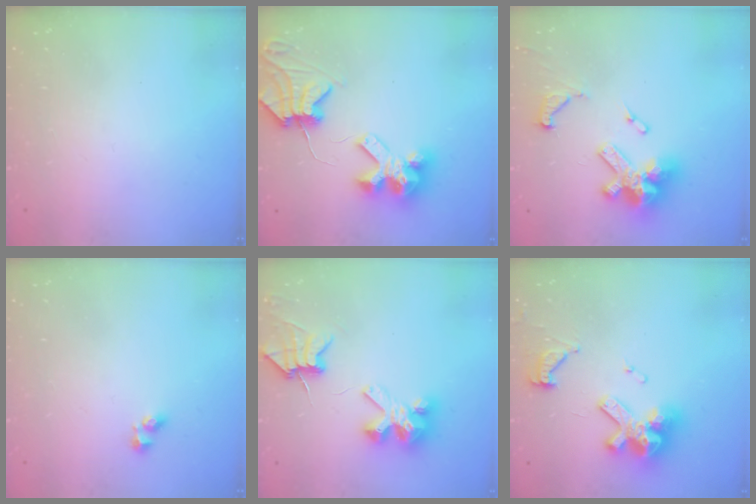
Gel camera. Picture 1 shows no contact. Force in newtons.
{"total": 7.8, "press": 7.7, "slide": 0.8}
{"total": 15.4, "press": 15.3, "slide": 1.8}
{"total": 3.0, "press": 2.7, "slide": 1.3}
{"total": 7.5, "press": 7.5, "slide": 0.5}
{"total": 14.7, "press": 14.6, "slide": 1.7}